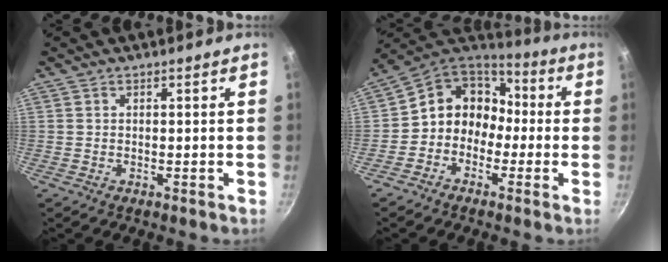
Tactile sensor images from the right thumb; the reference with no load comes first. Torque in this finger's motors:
{"motor_torque": [0.07, 0.20, 0.33, -0.27, 0.05]}